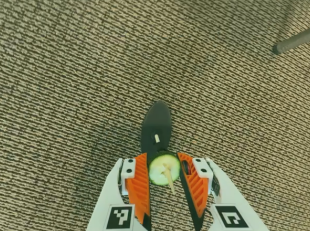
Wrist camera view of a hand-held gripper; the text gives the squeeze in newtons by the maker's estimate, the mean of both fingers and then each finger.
{"total": 9.8, "left": 9.8, "right": 9.9}